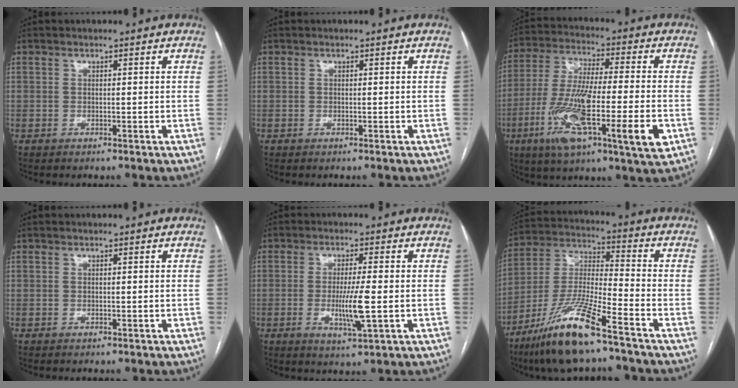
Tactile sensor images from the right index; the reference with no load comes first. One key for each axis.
{"total": 0.0}
{"total": 19.6, "fx": -6.6, "fy": 2.4, "fz": 18.3, "tx": -0.322, "ty": -0.026, "tz": -0.111}
{"total": 0.0}
{"total": 6.5, "fx": -1.0, "fy": 0.1, "fz": 6.4, "tx": -0.124, "ty": -0.016, "tz": -0.019}
{"total": 15.1, "fx": -9.9, "fy": 0.8, "fz": 11.3, "tx": -0.237, "ty": -0.028, "tz": -0.188}